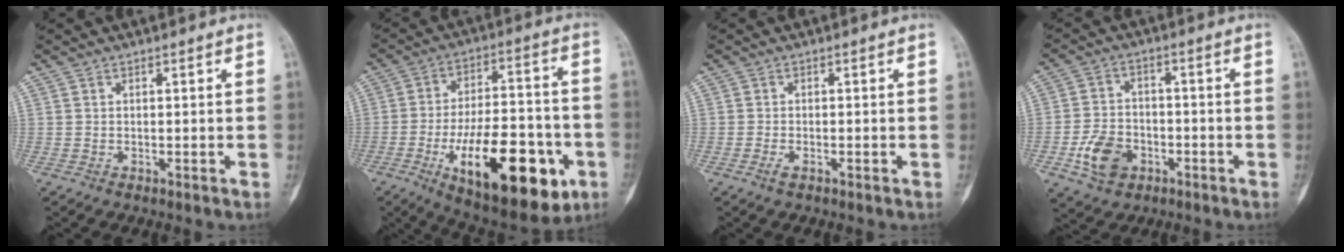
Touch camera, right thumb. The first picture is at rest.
{"total": 24.9, "force": [-9.3, 10.6, 20.6], "torque": [-0.287, 0.030, -0.130]}
{"total": 1.2, "force": [-0.8, 0.5, 0.8], "torque": [-0.021, 0.001, -0.016]}
{"total": 8.6, "force": [-3.5, 6.2, 4.9], "torque": [-0.076, 0.016, -0.060]}